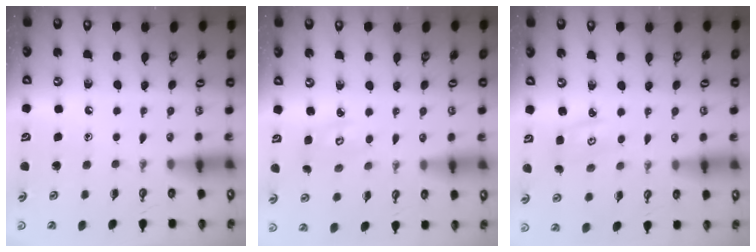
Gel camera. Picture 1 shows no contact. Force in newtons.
{"total": 3.4, "press": 3.4, "slide": 0.4}
{"total": 2.9, "press": 2.8, "slide": 0.4}